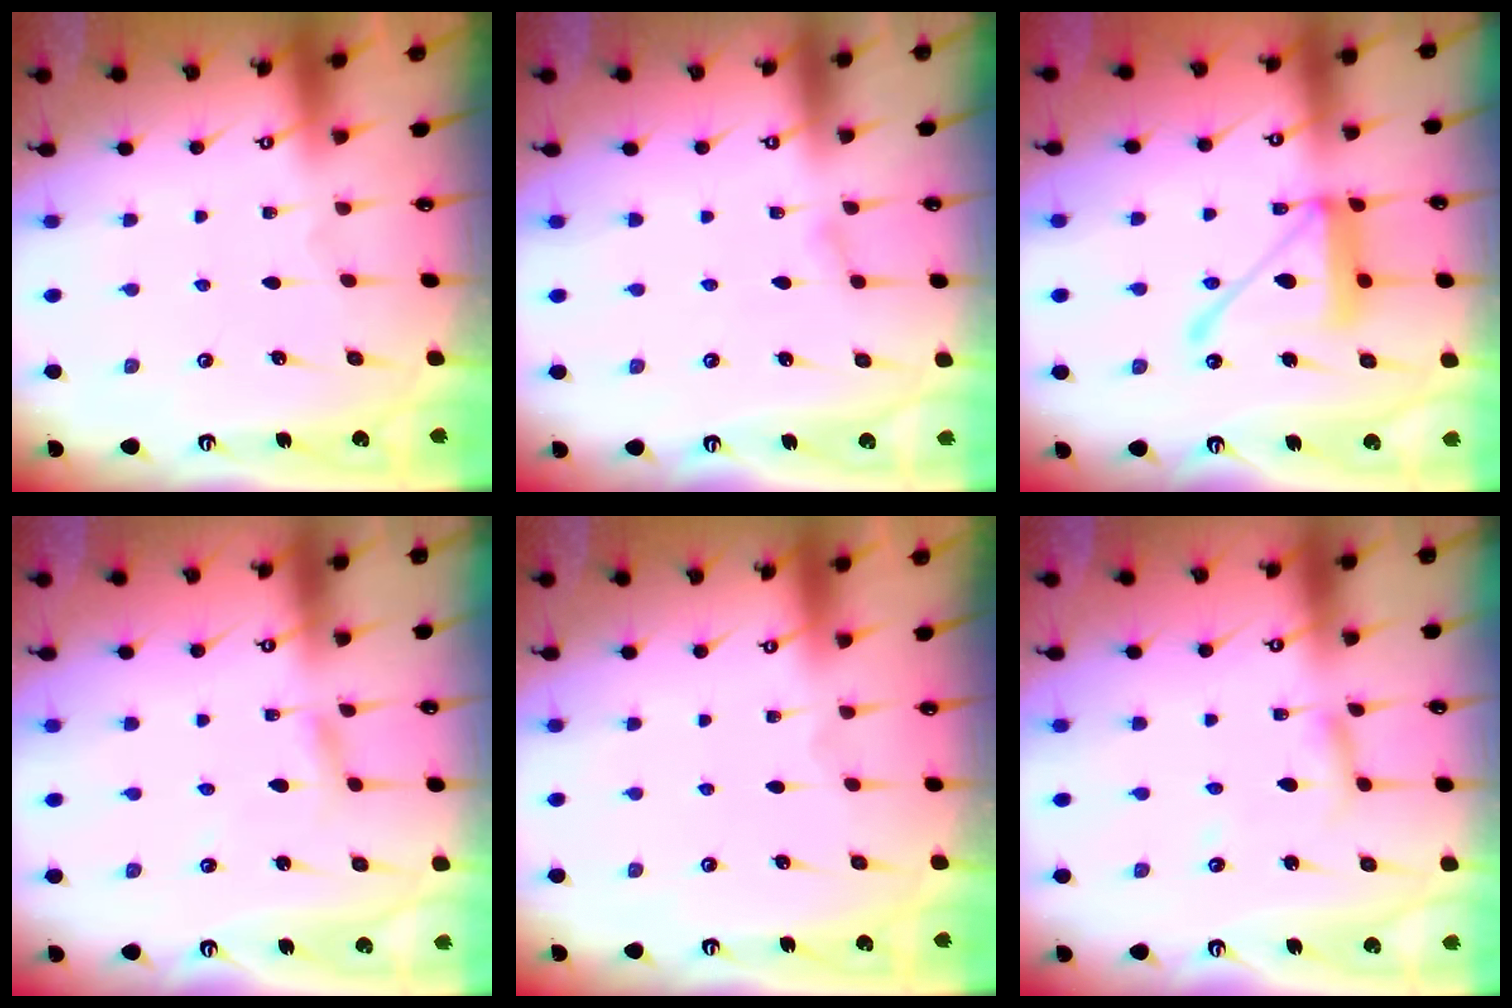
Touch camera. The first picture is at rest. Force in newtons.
{"total": 2.8, "press": 2.8, "slide": 0.2}
{"total": 17.4, "press": 17.3, "slide": 1.8}
{"total": 3.3, "press": 3.2, "slide": 0.3}
{"total": 0.0}
{"total": 4.8, "press": 4.7, "slide": 0.4}